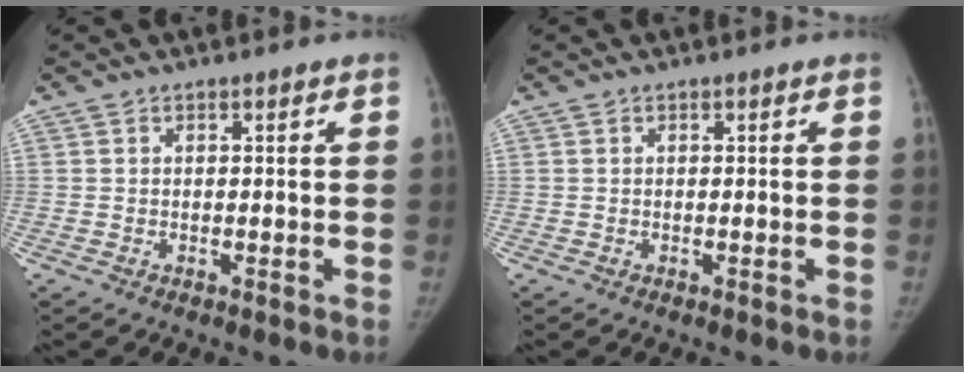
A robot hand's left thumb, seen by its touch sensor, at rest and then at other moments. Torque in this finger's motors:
{"motor_torque": [-0.12, 0.13, 0.31, -0.07, 0.00]}